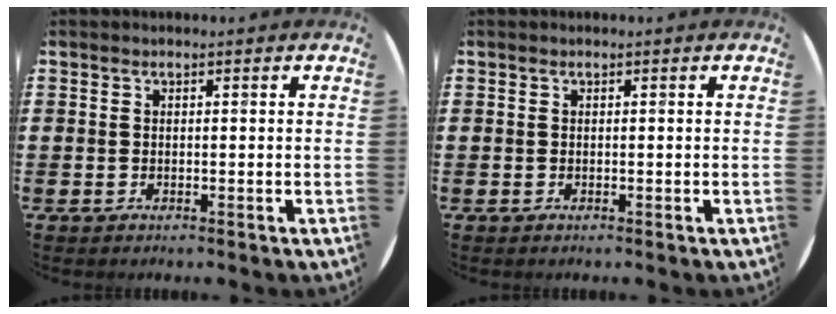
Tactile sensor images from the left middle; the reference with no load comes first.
{"total": 0.0}